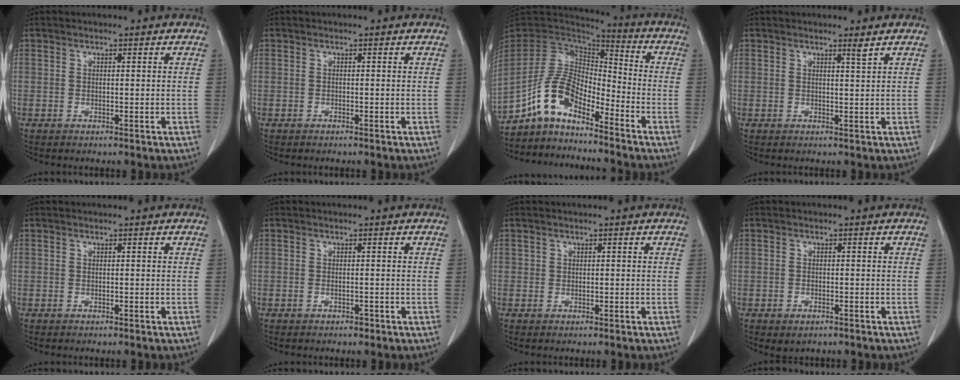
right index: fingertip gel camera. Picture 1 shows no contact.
{"total": 0.0}
{"total": 10.2, "force": [-7.6, 3.6, 5.9], "torque": [-0.123, 0.032, -0.146]}
{"total": 1.1, "force": [0.9, -0.4, 0.5], "torque": [-0.021, -0.009, 0.020]}
{"total": 0.0}
{"total": 0.8, "force": [-0.4, 0.4, 0.6], "torque": [-0.011, 0.001, 0.000]}
{"total": 0.5, "force": [0.2, 0.5, 0.1], "torque": [0.007, 0.004, 0.004]}
{"total": 1.7, "force": [-1.0, 0.9, 1.1], "torque": [-0.017, 0.000, -0.006]}